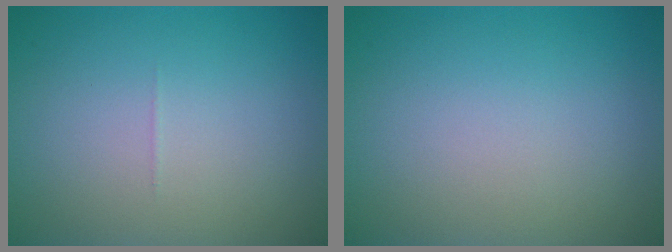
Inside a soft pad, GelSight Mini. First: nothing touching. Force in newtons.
{"total": 0.0}